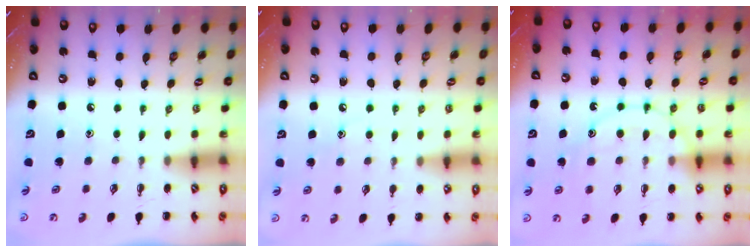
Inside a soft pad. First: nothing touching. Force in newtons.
{"total": 7.4, "press": 7.2, "slide": 1.9}
{"total": 13.1, "press": 13.1, "slide": 0.8}